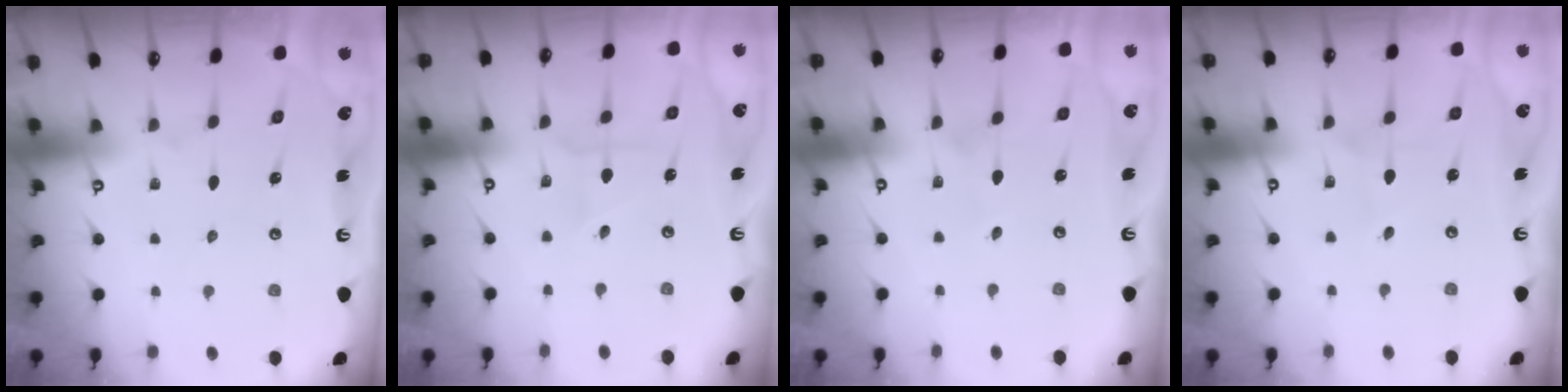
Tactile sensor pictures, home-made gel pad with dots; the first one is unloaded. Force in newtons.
{"total": 1.9, "press": 1.6, "slide": 0.9}
{"total": 1.1, "press": 1.1, "slide": 0.1}
{"total": 2.0, "press": 2.0, "slide": 0.2}